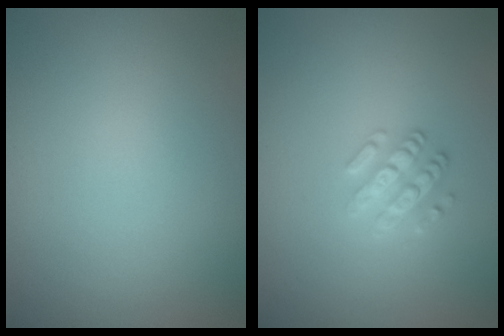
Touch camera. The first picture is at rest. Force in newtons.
{"total": 2.5, "press": 2.3, "slide": 0.9}